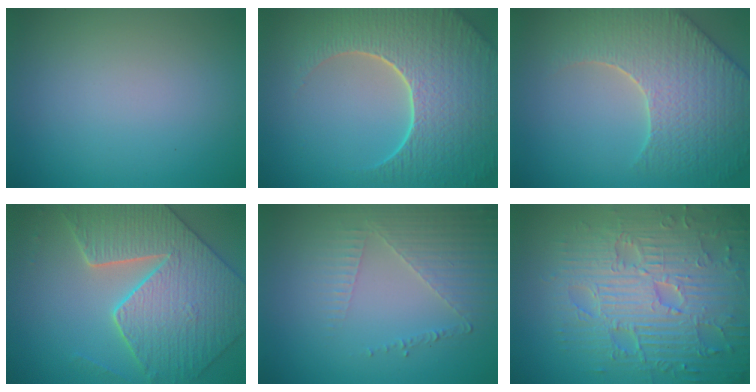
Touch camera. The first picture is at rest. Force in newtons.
{"total": 9.1, "press": 6.5, "slide": 6.3}
{"total": 7.5, "press": 6.2, "slide": 4.2}
{"total": 7.6, "press": 6.6, "slide": 3.9}
{"total": 3.7, "press": 3.1, "slide": 2.0}
{"total": 9.3, "press": 6.8, "slide": 6.3}